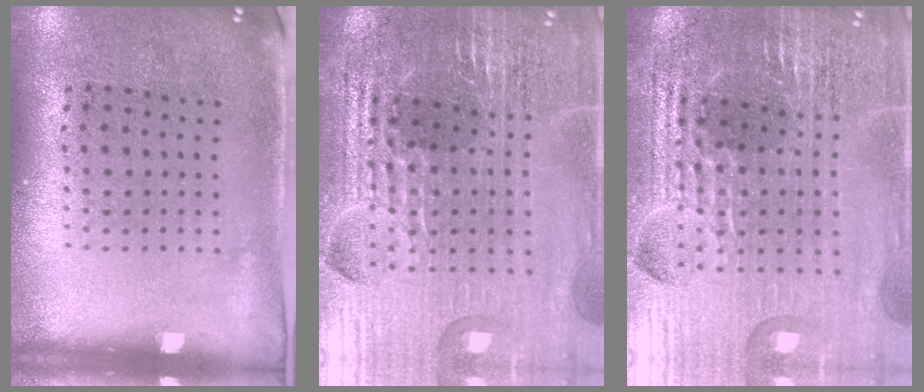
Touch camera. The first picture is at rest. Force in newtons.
{"total": 5.4, "press": 4.9, "slide": 2.1}
{"total": 5.4, "press": 5.0, "slide": 2.2}